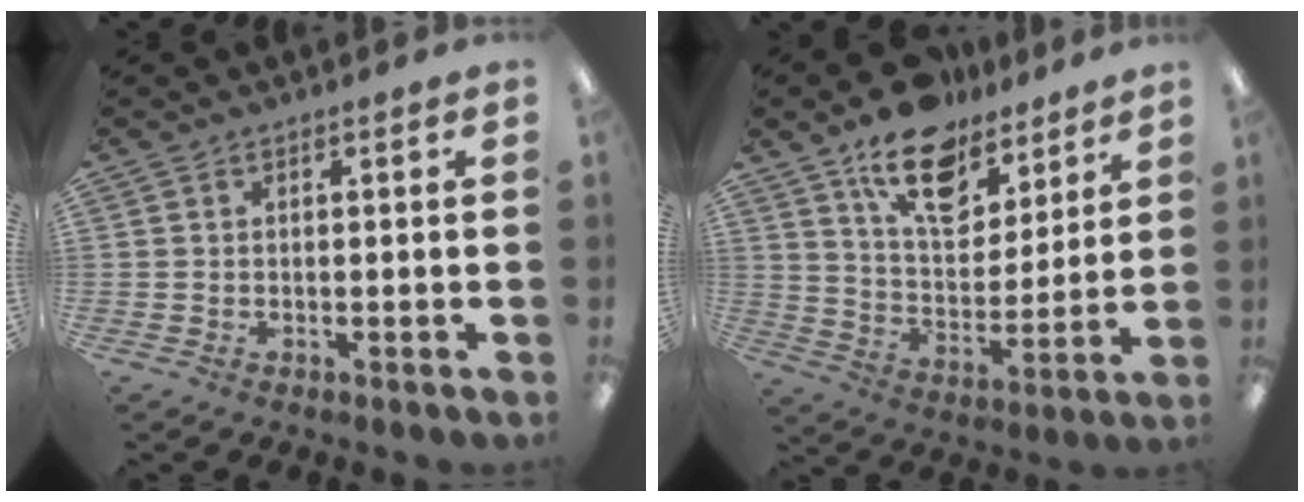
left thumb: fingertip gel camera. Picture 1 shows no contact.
{"total": 16.5, "force": [11.5, 8.6, 8.1], "torque": [-0.131, -0.063, 0.205]}